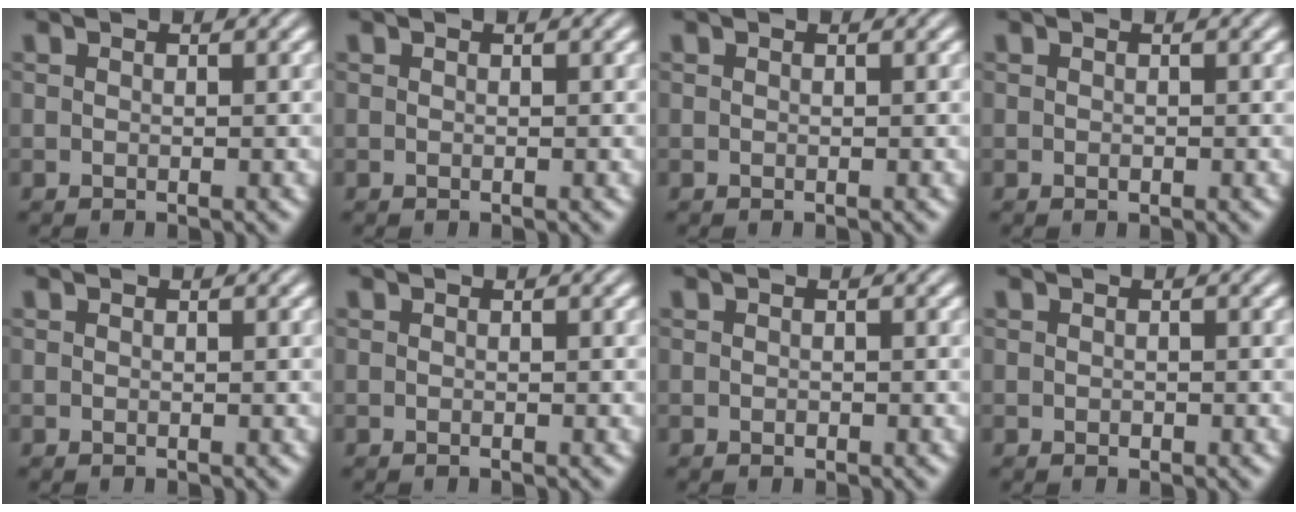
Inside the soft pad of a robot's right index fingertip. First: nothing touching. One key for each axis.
{"total": 0.0}
{"total": 0.0}
{"total": 0.0}
{"total": 0.0}
{"total": 0.0}
{"total": 0.0}
{"total": 0.0}